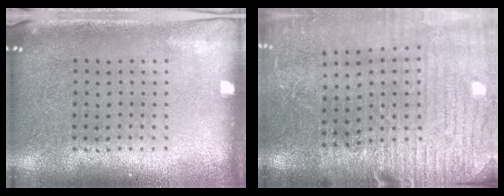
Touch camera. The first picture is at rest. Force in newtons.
{"total": 2.9, "press": 2.9, "slide": 0.6}